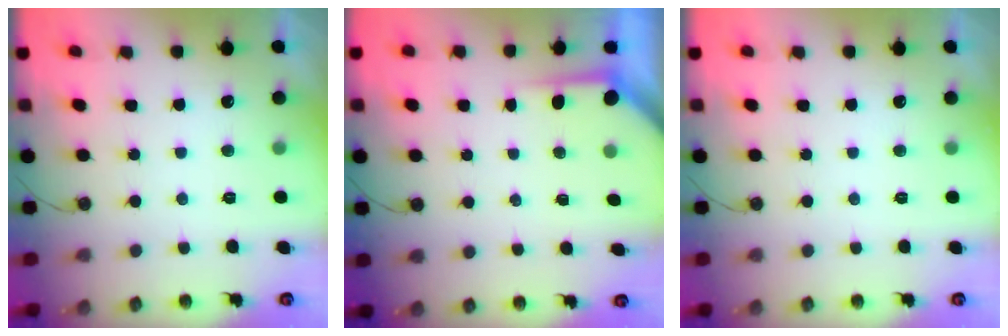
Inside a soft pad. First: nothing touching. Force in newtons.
{"total": 3.5, "press": 3.4, "slide": 0.3}
{"total": 0.0}